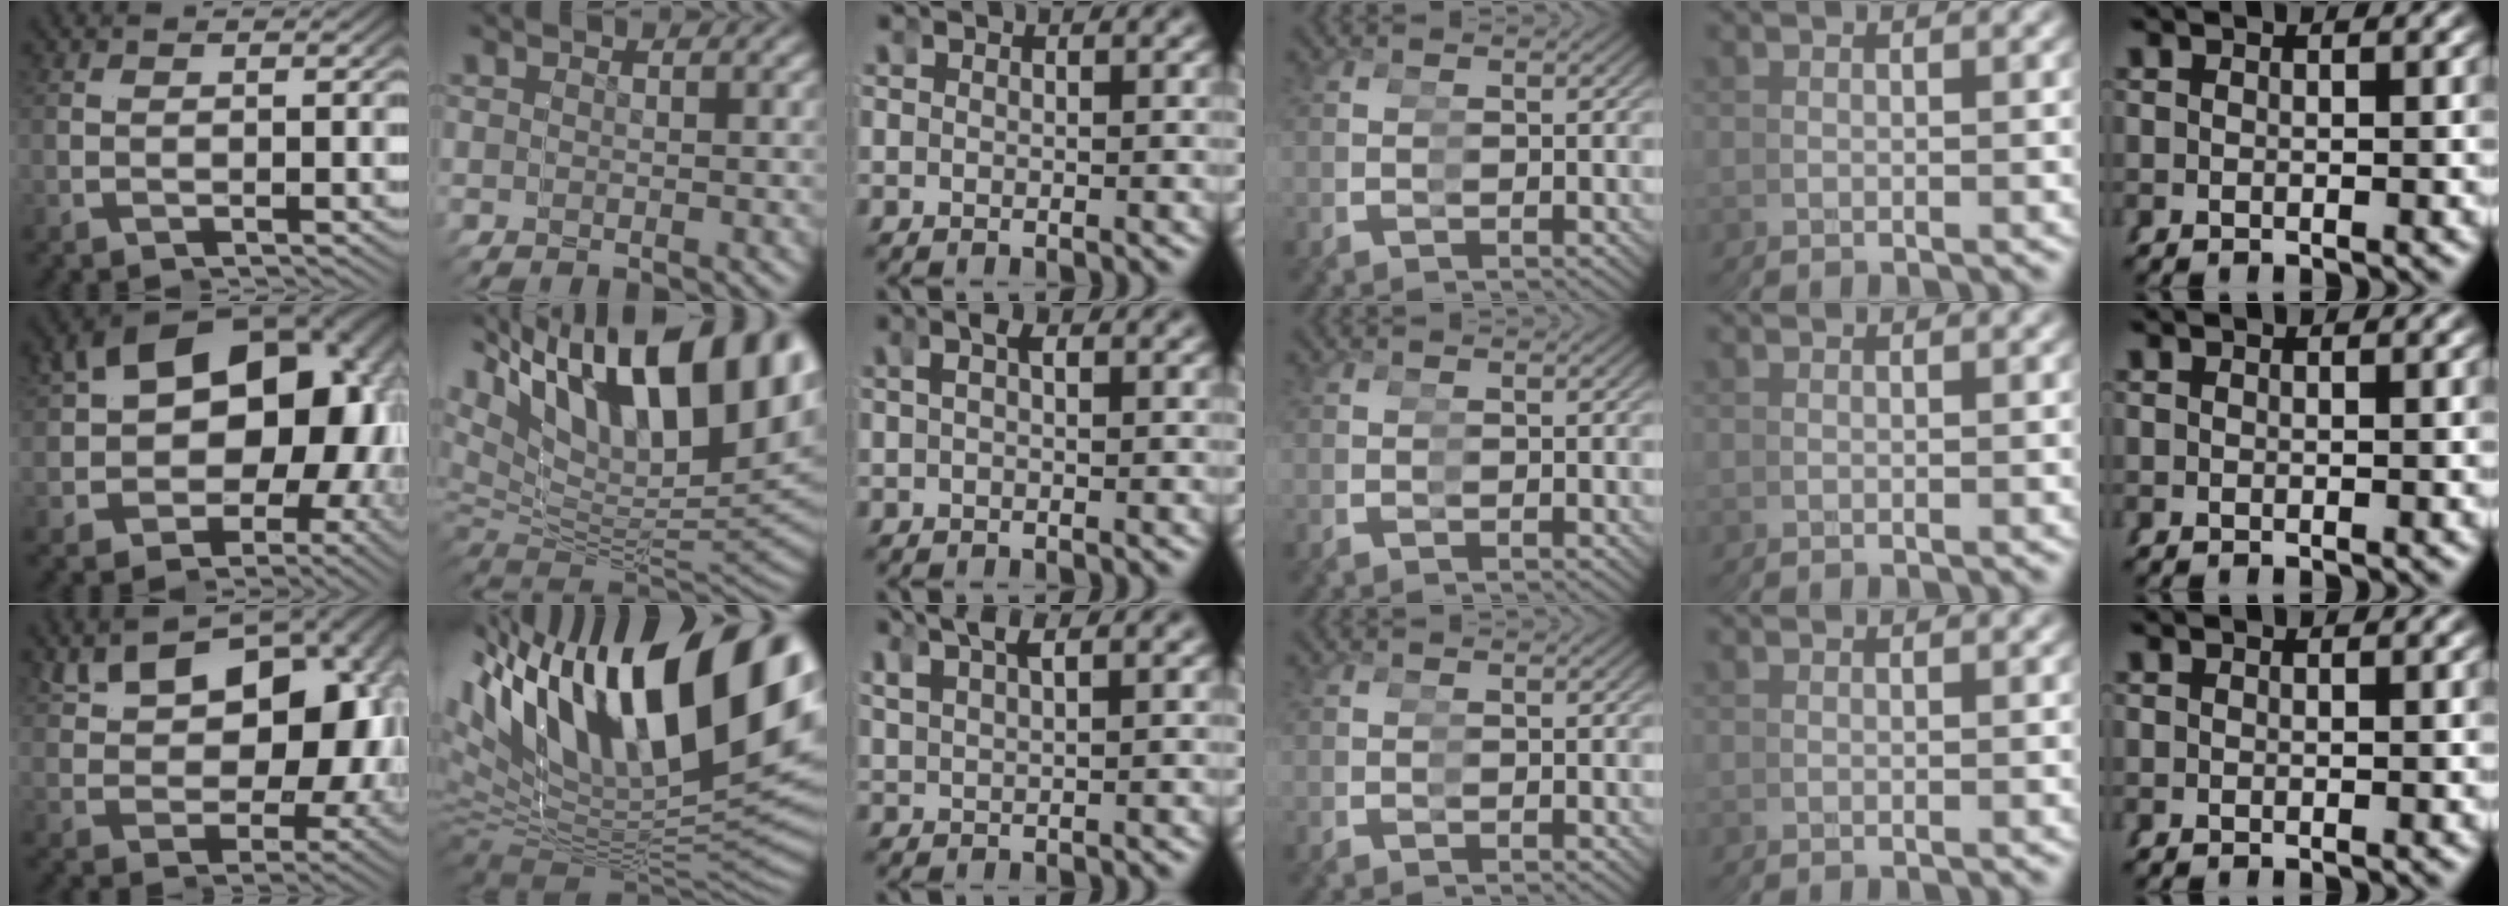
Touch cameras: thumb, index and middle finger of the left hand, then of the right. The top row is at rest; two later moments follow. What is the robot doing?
{"motion": "grasp_and_lifting", "object": "pipette"}